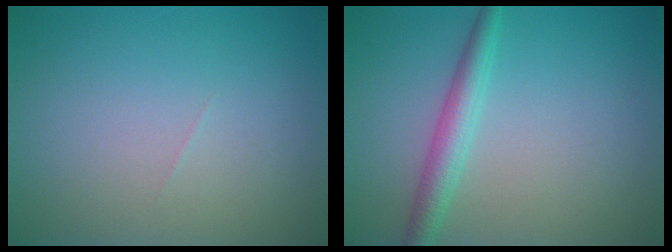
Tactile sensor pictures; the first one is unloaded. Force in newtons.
{"total": 2.7, "press": 2.7, "slide": 0.1}